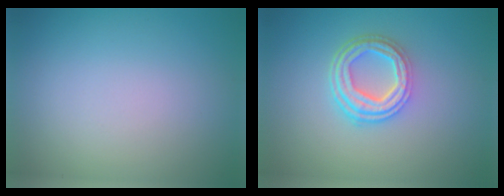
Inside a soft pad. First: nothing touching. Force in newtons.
{"total": 4.3, "press": 3.3, "slide": 2.9}